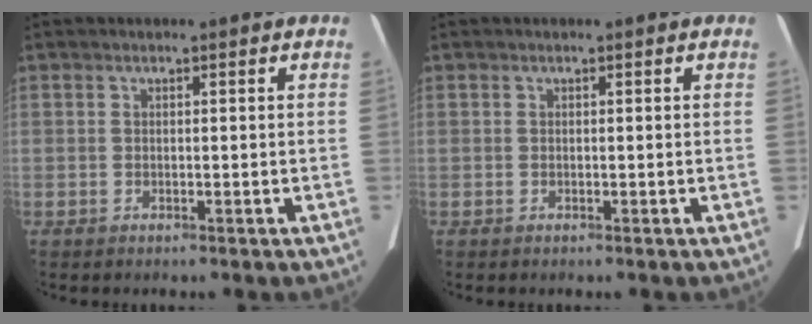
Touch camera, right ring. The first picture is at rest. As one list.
[{"total": 0.0}]